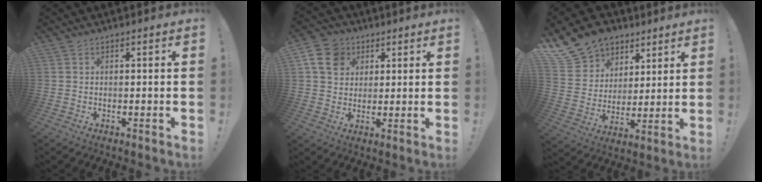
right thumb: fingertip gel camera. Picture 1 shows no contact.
{"total": 11.2, "force": [4.4, 9.2, 4.5], "torque": [-0.070, -0.013, 0.091]}
{"total": 13.8, "force": [9.4, 9.6, 3.4], "torque": [-0.066, -0.063, 0.189]}